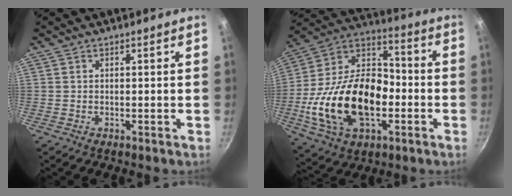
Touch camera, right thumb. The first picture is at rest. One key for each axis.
{"total": 26.3, "fx": -5.6, "fy": 16.3, "fz": 19.9, "tx": -0.350, "ty": 0.043, "tz": -0.103}